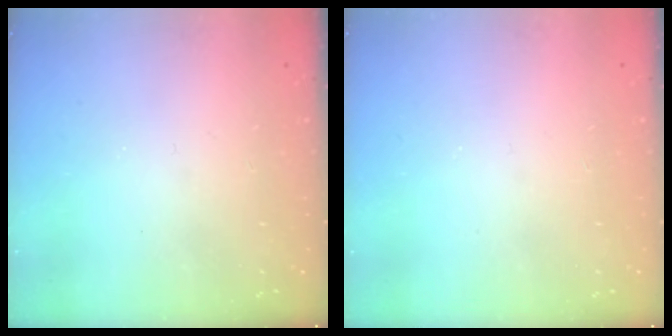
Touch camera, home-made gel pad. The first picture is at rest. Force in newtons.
{"total": 1.7, "press": 1.7, "slide": 0.2}